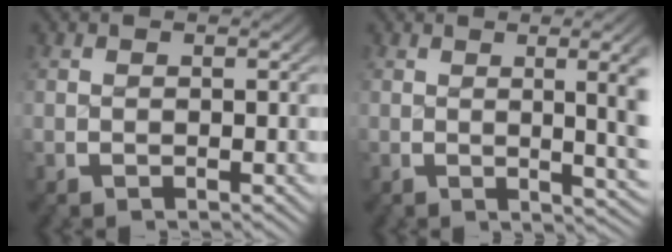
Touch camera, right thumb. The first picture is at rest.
{"total": 5.8, "force": [0.3, 2.1, 5.4], "torque": [-0.058, 0.003, 0.004]}